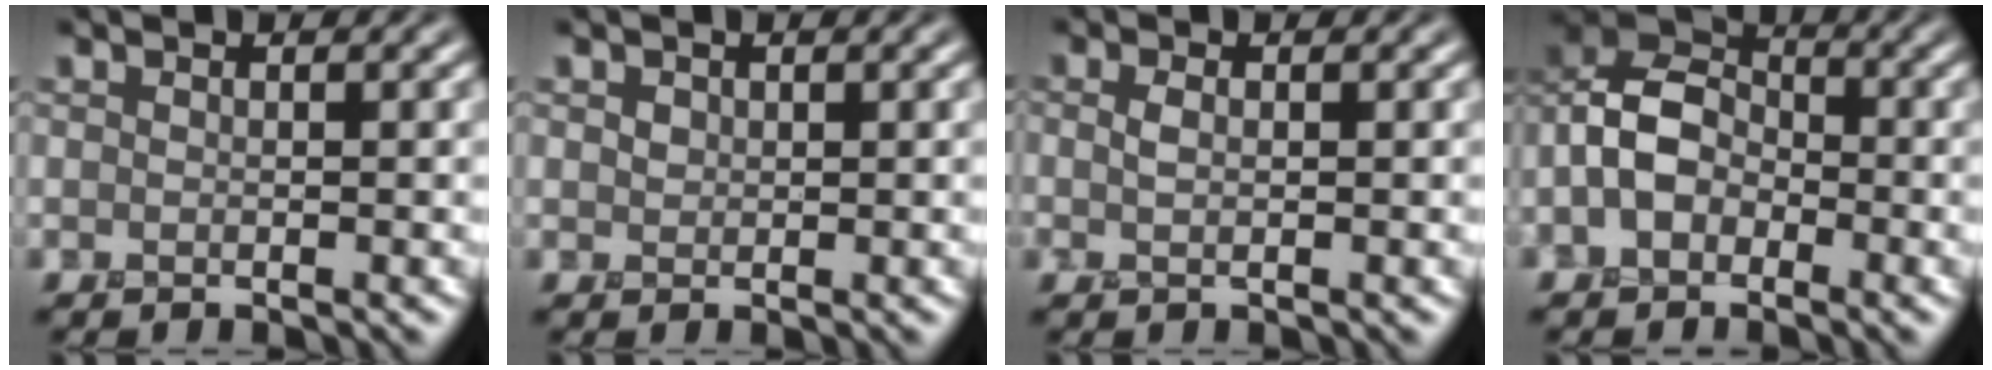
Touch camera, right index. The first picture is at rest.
{"total": 0.8, "force": [0.4, 0.7, 0.3], "torque": [-0.005, 0.000, 0.006]}
{"total": 1.3, "force": [0.0, 0.5, 1.2], "torque": [-0.026, 0.001, -0.003]}
{"total": 6.1, "force": [-1.7, 4.3, 3.9], "torque": [-0.081, 0.013, -0.047]}